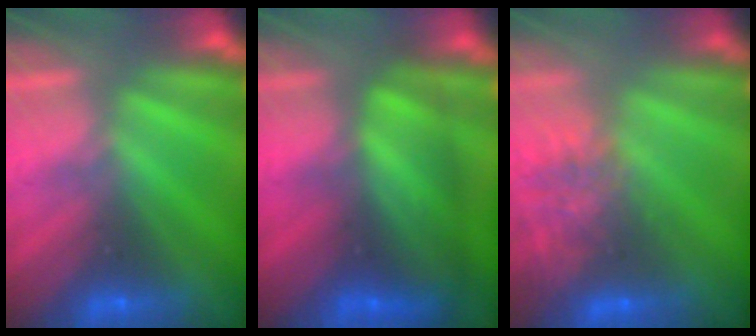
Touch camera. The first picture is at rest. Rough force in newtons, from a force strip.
{"total": 8.0}
{"total": 7.8}